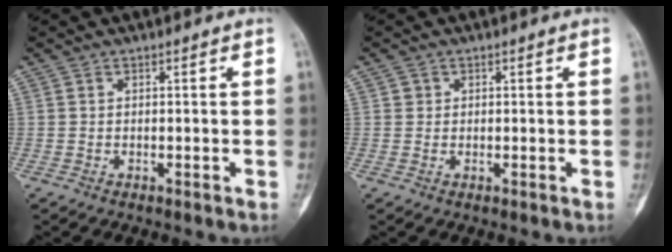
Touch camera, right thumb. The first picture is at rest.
{"total": 0.9, "force": [0.3, 0.9, 0.1], "torque": [0.008, 0.002, 0.003]}